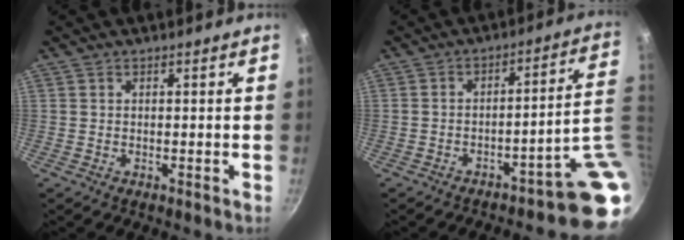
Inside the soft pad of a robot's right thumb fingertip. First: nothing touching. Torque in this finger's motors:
{"motor_torque": [4.22, 0.79, 1.37, -1.40, 0.09]}